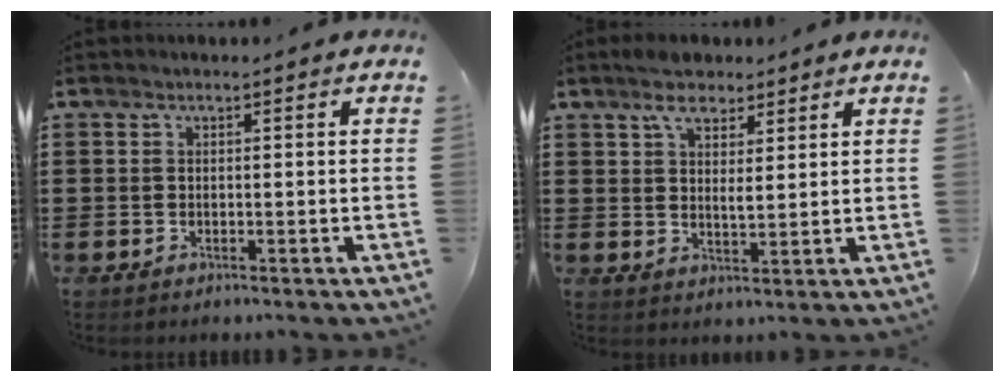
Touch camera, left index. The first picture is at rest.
{"total": 5.7, "force": [3.9, 2.7, 3.1], "torque": [-0.059, -0.002, 0.067]}